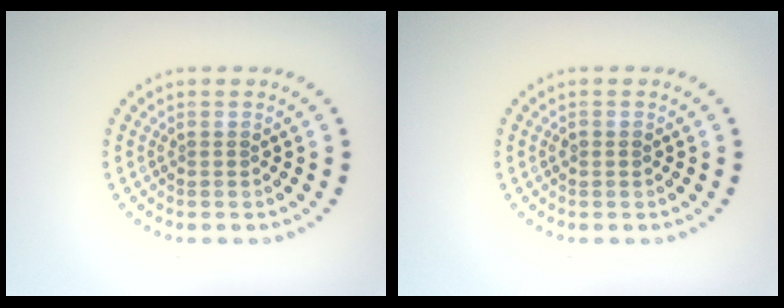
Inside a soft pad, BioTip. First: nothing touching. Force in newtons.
{"total": 0.9, "press": 0.9, "slide": 0.1}